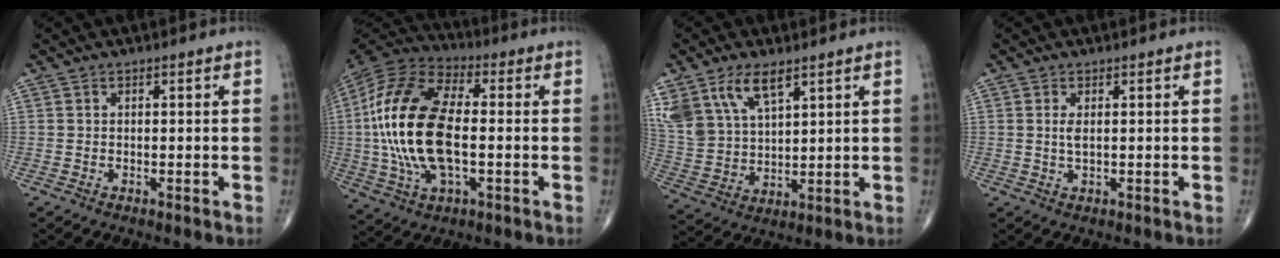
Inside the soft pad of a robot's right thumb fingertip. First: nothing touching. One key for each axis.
{"total": 22.5, "fx": -0.8, "fy": 10.9, "fz": 19.7, "tx": -0.414, "ty": 0.012, "tz": -0.018}
{"total": 14.0, "fx": 8.1, "fy": 7.5, "fz": 8.7, "tx": -0.174, "ty": -0.020, "tz": 0.168}
{"total": 1.9, "fx": 0.3, "fy": 0.6, "fz": 1.7, "tx": -0.038, "ty": -0.002, "tz": 0.011}